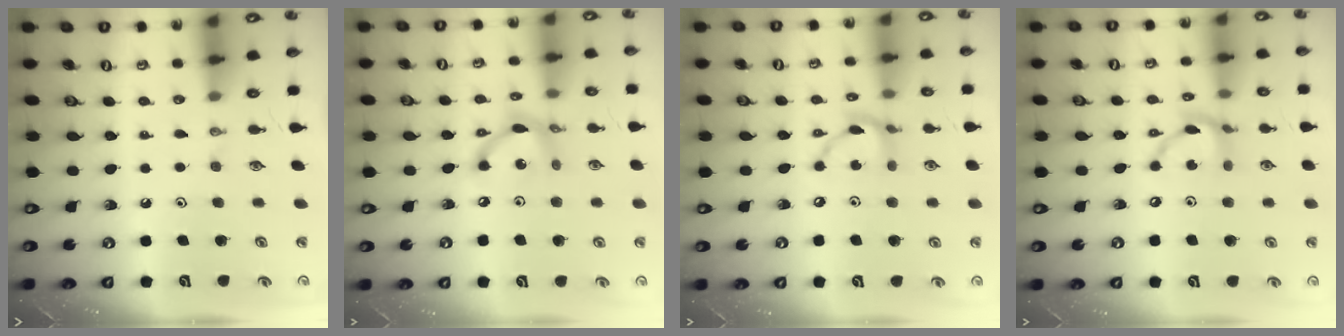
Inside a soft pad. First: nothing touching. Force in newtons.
{"total": 10.6, "press": 10.6, "slide": 0.5}
{"total": 10.2, "press": 10.2, "slide": 0.9}
{"total": 11.3, "press": 11.3, "slide": 0.8}